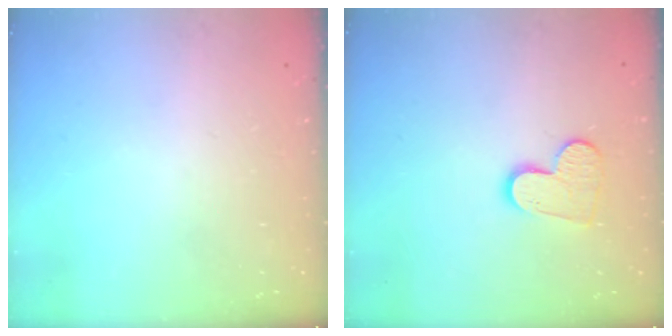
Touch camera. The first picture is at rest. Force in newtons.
{"total": 10.0, "press": 10.0, "slide": 0.8}